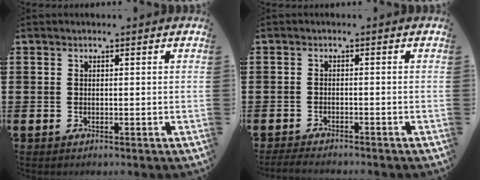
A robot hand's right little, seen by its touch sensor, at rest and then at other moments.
{"total": 1.1, "force": [-1.0, 0.0, 0.4], "torque": [-0.008, 0.006, -0.020]}